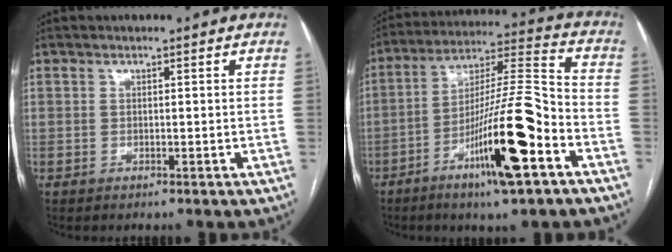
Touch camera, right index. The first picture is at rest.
{"total": 17.4, "force": [-7.8, 1.0, 15.6], "torque": [-0.283, -0.009, -0.132]}